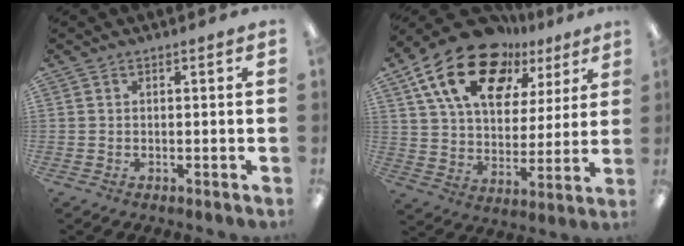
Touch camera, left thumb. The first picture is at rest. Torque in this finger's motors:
{"motor_torque": [0.60, 0.89, 1.80, -0.99, 0.28]}